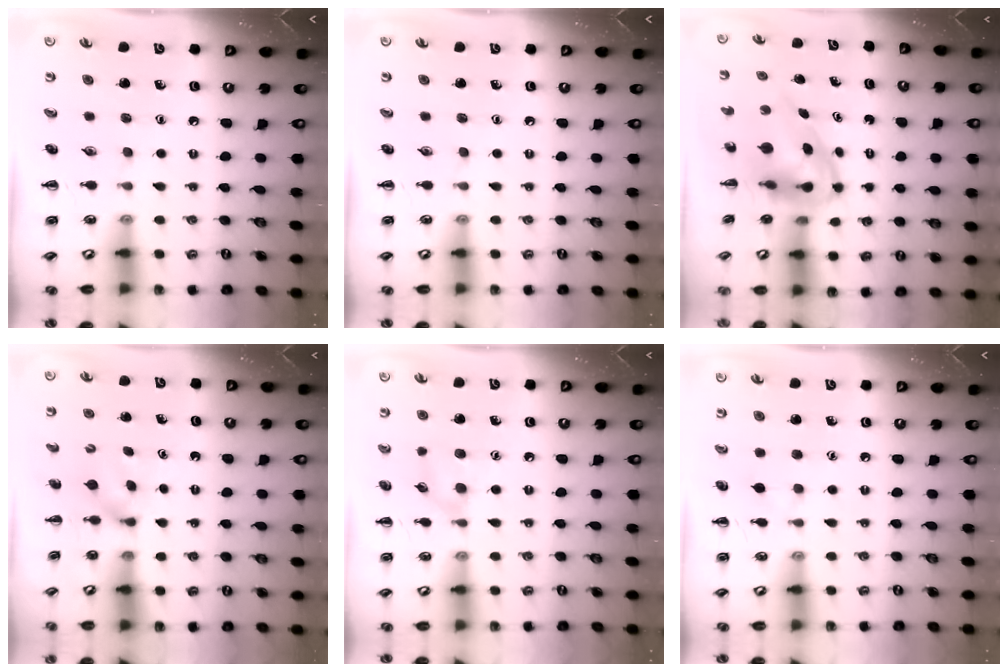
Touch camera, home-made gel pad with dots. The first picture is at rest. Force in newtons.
{"total": 0.0}
{"total": 4.7, "press": 4.5, "slide": 1.2}
{"total": 2.9, "press": 2.8, "slide": 0.9}
{"total": 7.3, "press": 7.0, "slide": 2.0}
{"total": 2.6, "press": 2.3, "slide": 1.1}